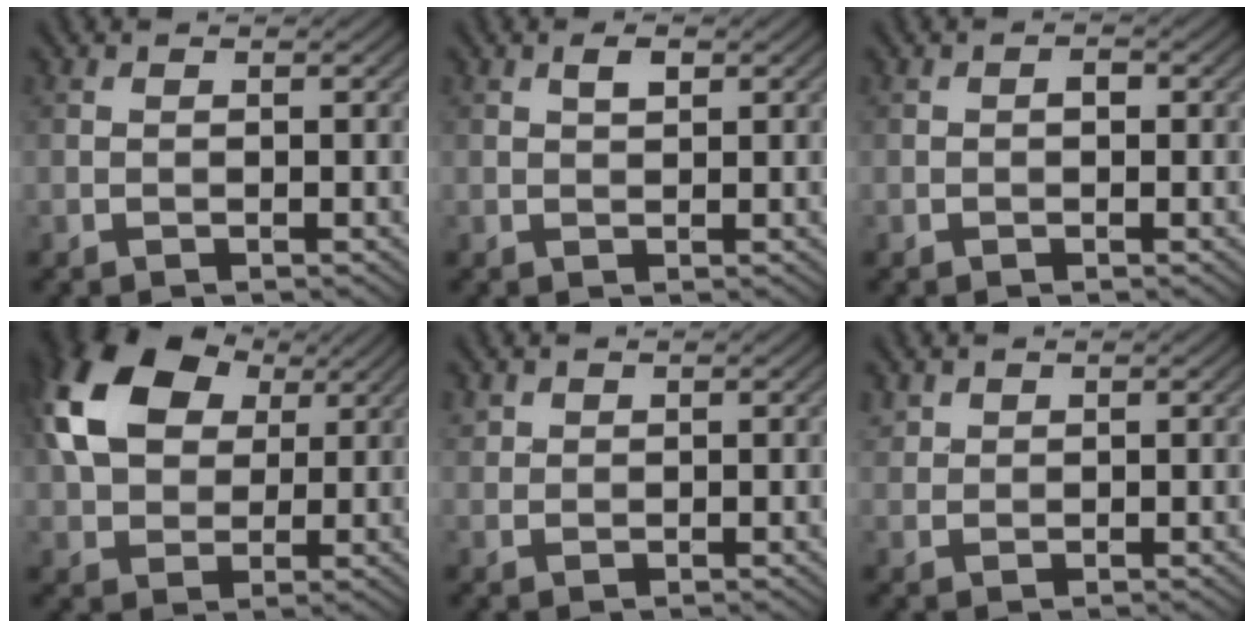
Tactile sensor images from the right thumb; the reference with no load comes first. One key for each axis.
{"total": 1.4, "fx": 0.7, "fy": 0.6, "fz": 1.1, "tx": -0.022, "ty": 0.002, "tz": 0.013}
{"total": 0.8, "fx": -0.1, "fy": 0.5, "fz": 0.6, "tx": -0.009, "ty": 0.000, "tz": -0.004}
{"total": 13.8, "fx": 4.7, "fy": 9.3, "fz": 9.1, "tx": -0.224, "ty": 0.026, "tz": 0.089}
{"total": 1.3, "fx": 1.0, "fy": 0.8, "fz": 0.3, "tx": -0.010, "ty": 0.003, "tz": 0.026}
{"total": 1.6, "fx": 1.3, "fy": 0.9, "fz": 0.4, "tx": -0.014, "ty": 0.004, "tz": 0.033}